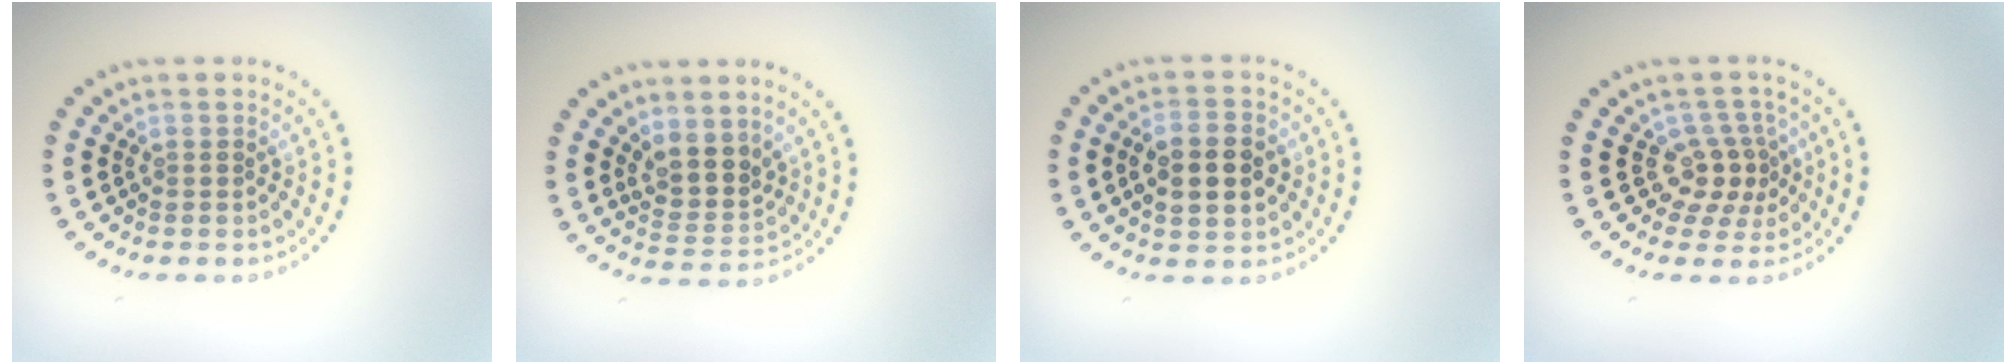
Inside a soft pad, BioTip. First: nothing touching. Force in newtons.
{"total": 2.9, "press": 2.3, "slide": 1.7}
{"total": 4.3, "press": 4.3, "slide": 0.3}
{"total": 2.9, "press": 2.2, "slide": 2.0}